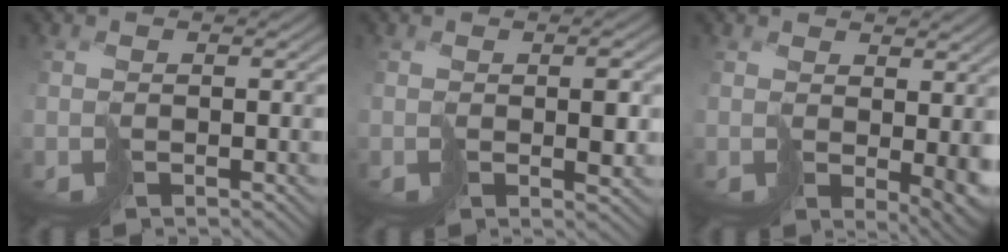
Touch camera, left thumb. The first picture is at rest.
{"total": 3.1, "force": [0.0, 0.8, 3.0], "torque": [-0.049, -0.003, -0.001]}
{"total": 4.8, "force": [0.7, 1.5, 4.5], "torque": [-0.065, -0.010, 0.013]}